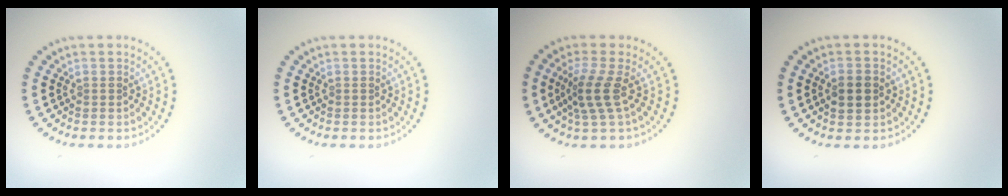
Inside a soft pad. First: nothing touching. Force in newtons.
{"total": 0.0}
{"total": 2.9, "press": 2.3, "slide": 1.8}
{"total": 2.3, "press": 2.3, "slide": 0.1}